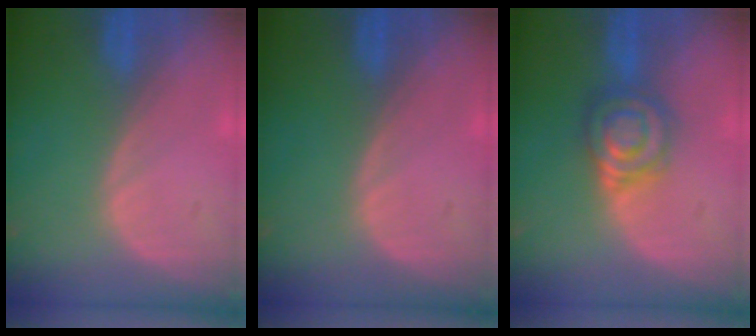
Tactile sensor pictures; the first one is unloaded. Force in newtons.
{"total": 0.0}
{"total": 6.3, "press": 6.3, "slide": 0.0}